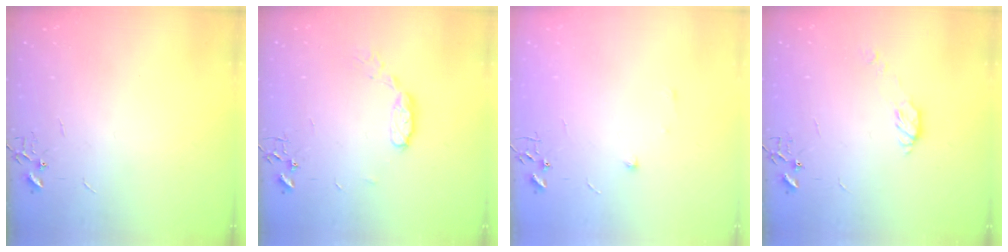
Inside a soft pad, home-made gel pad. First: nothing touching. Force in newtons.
{"total": 7.3, "press": 7.3, "slide": 0.4}
{"total": 4.9, "press": 4.8, "slide": 0.7}
{"total": 6.4, "press": 6.4, "slide": 0.3}